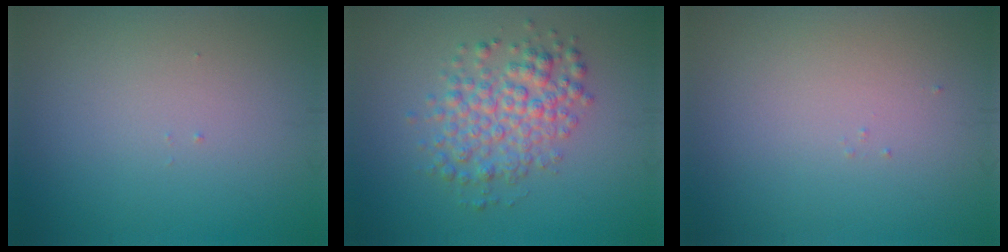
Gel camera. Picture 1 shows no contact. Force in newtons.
{"total": 4.3, "press": 4.3, "slide": 0.1}
{"total": 0.0}